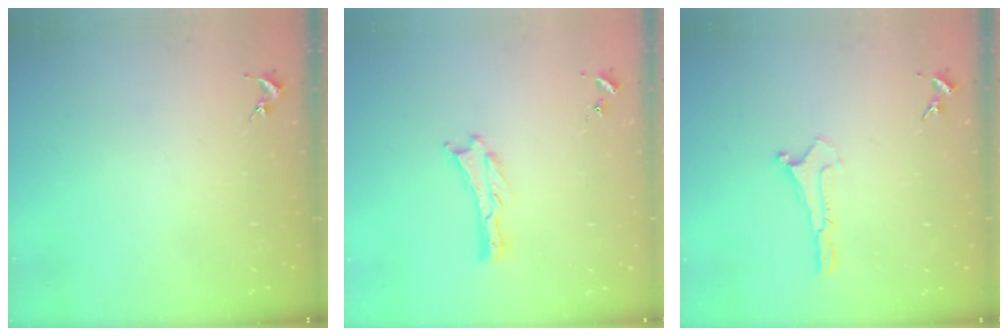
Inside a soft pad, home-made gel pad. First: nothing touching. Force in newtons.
{"total": 0.0}
{"total": 0.0}